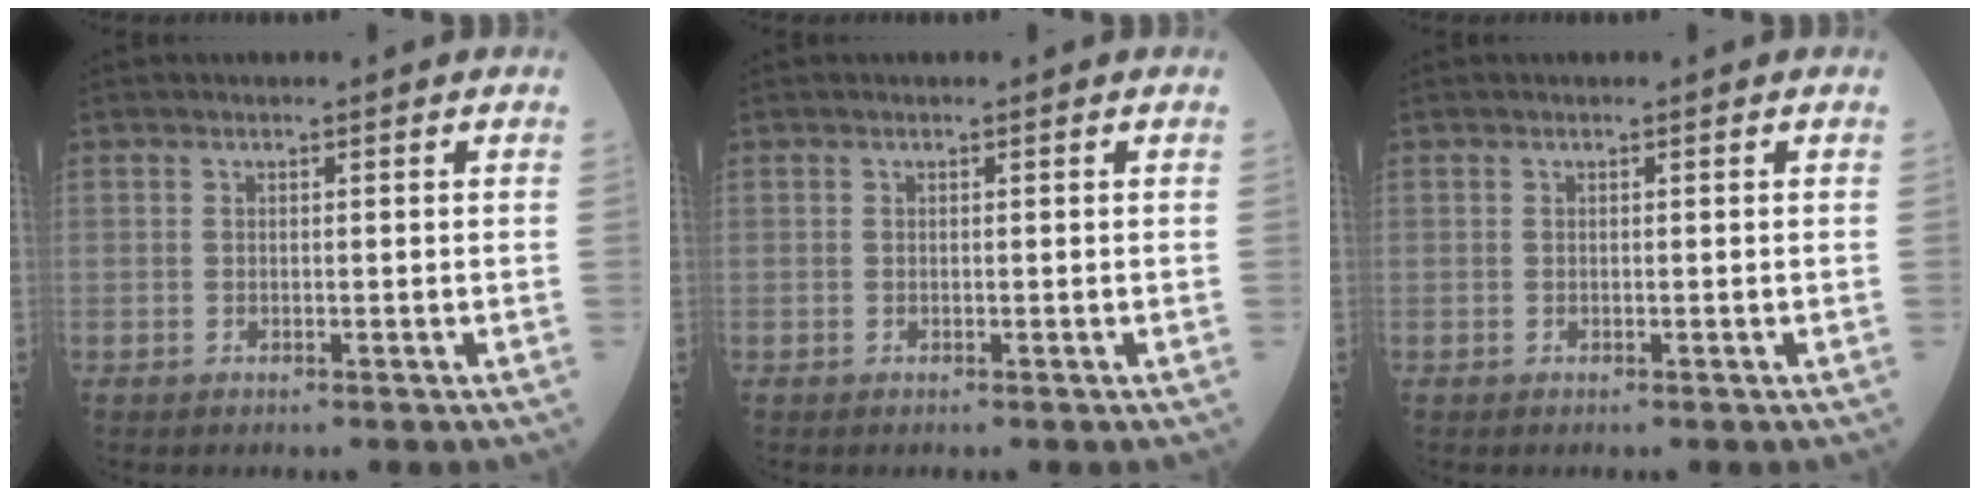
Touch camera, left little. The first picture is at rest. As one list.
[{"total": 0.0}, {"total": 0.0}]